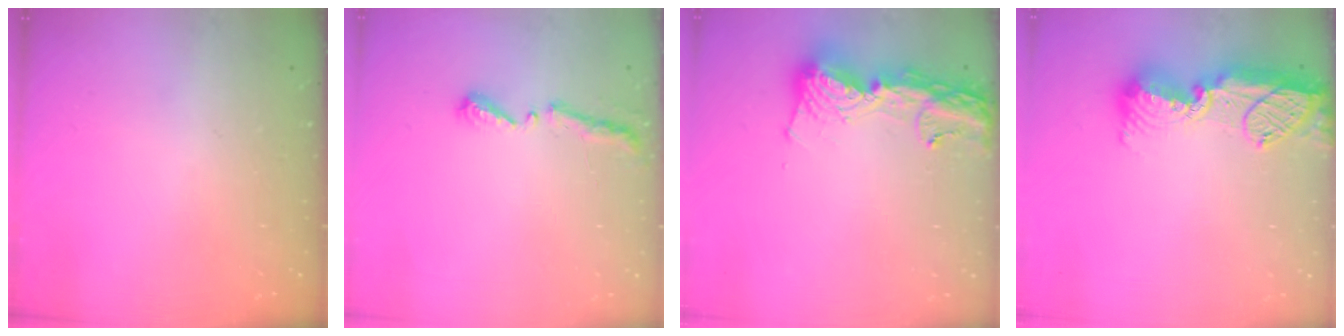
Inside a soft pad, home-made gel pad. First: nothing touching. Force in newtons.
{"total": 5.1, "press": 5.0, "slide": 0.6}
{"total": 13.9, "press": 13.8, "slide": 1.2}
{"total": 17.2, "press": 16.2, "slide": 5.8}